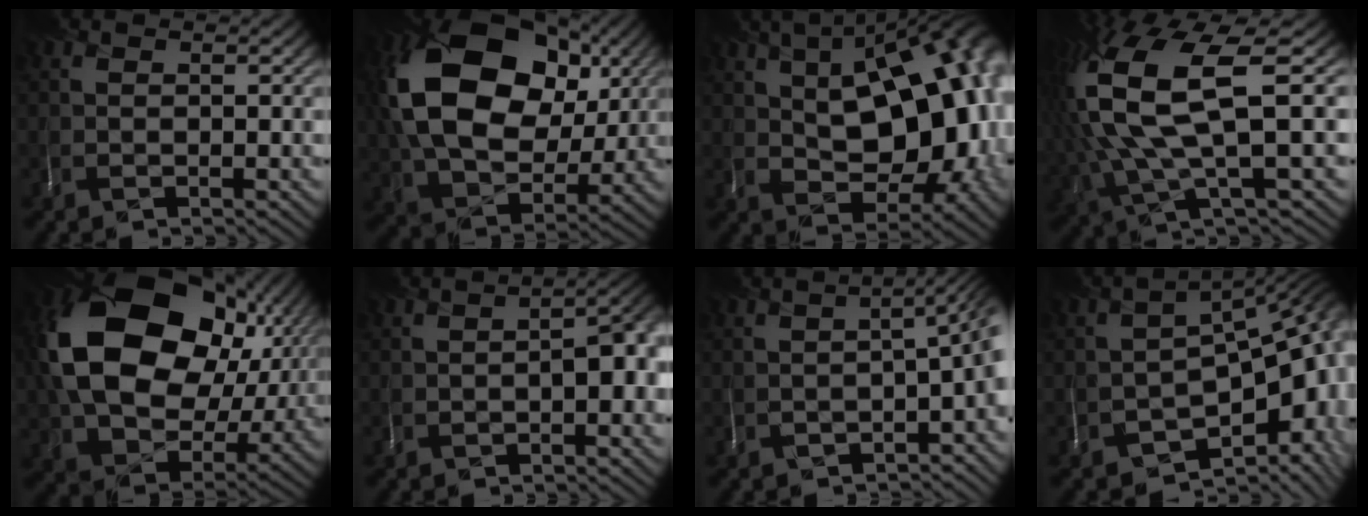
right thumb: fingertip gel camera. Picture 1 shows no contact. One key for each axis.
{"total": 18.5, "fx": 4.8, "fy": 13.2, "fz": 12.0, "tx": -0.270, "ty": -0.008, "tz": 0.112}
{"total": 17.0, "fx": 1.9, "fy": 9.8, "fz": 13.8, "tx": -0.172, "ty": 0.018, "tz": 0.035}
{"total": 13.1, "fx": 1.5, "fy": 4.6, "fz": 12.2, "tx": -0.287, "ty": -0.007, "tz": 0.039}
{"total": 20.4, "fx": 4.4, "fy": 14.9, "fz": 13.1, "tx": -0.311, "ty": -0.012, "tz": 0.105}
{"total": 4.4, "fx": -0.9, "fy": 1.4, "fz": 4.1, "tx": -0.049, "ty": 0.002, "tz": -0.010}
{"total": 6.3, "fx": -2.1, "fy": 2.2, "fz": 5.5, "tx": -0.052, "ty": -0.007, "tz": -0.027}
{"total": 11.1, "fx": -4.6, "fy": 5.4, "fz": 8.5, "tx": -0.122, "ty": -0.026, "tz": -0.061}